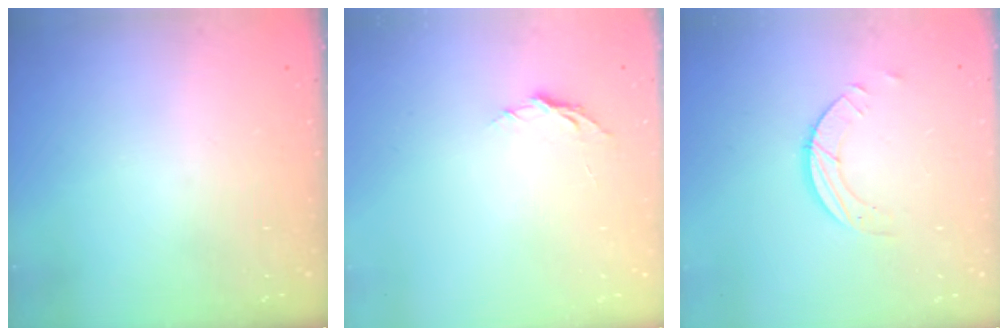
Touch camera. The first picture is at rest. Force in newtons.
{"total": 3.7, "press": 3.6, "slide": 0.4}
{"total": 4.0, "press": 4.0, "slide": 0.4}